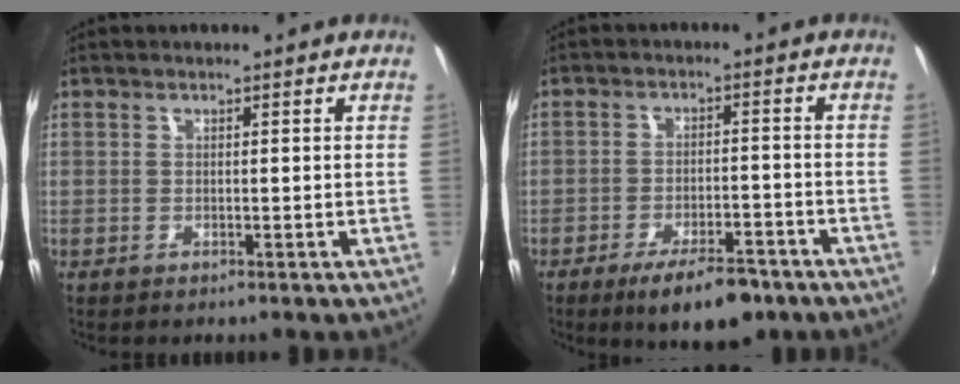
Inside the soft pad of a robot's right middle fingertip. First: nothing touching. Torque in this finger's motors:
{"motor_torque": [0.89, -1.25, 0.00, -0.01]}